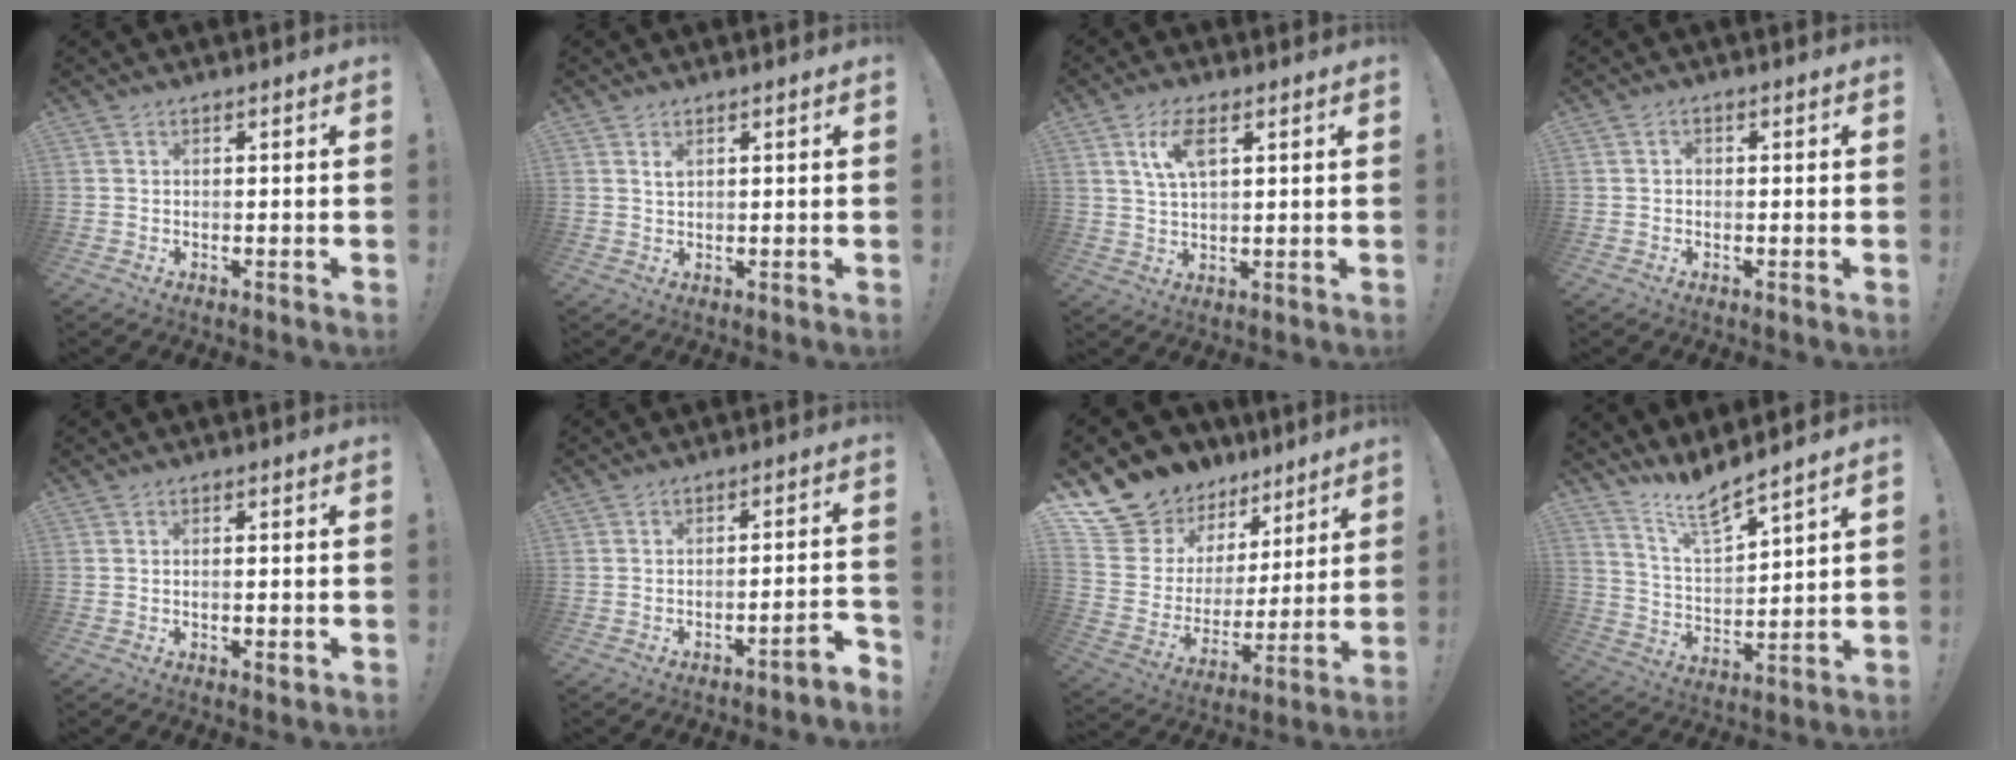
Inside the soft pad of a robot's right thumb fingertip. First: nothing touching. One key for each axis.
{"total": 1.1, "fx": 0.7, "fy": 0.5, "fz": 0.8, "tx": -0.012, "ty": -0.002, "tz": 0.011}
{"total": 7.3, "fx": 3.0, "fy": 3.4, "fz": 5.8, "tx": -0.104, "ty": 0.002, "tz": 0.053}
{"total": 0.9, "fx": -0.5, "fy": 0.7, "fz": 0.3, "tx": -0.005, "ty": 0.003, "tz": -0.010}
{"total": 1.6, "fx": -0.4, "fy": 0.3, "fz": 1.5, "tx": -0.015, "ty": -0.003, "tz": -0.007}
{"total": 4.0, "fx": -2.6, "fy": 0.1, "fz": 3.1, "tx": -0.047, "ty": 0.001, "tz": -0.044}
{"total": 13.4, "fx": 11.0, "fy": 7.6, "fz": 1.6, "tx": -0.040, "ty": -0.091, "tz": 0.219}
{"total": 8.9, "fx": 8.0, "fy": 0.8, "fz": 3.8, "tx": -0.082, "ty": -0.064, "tz": 0.142}